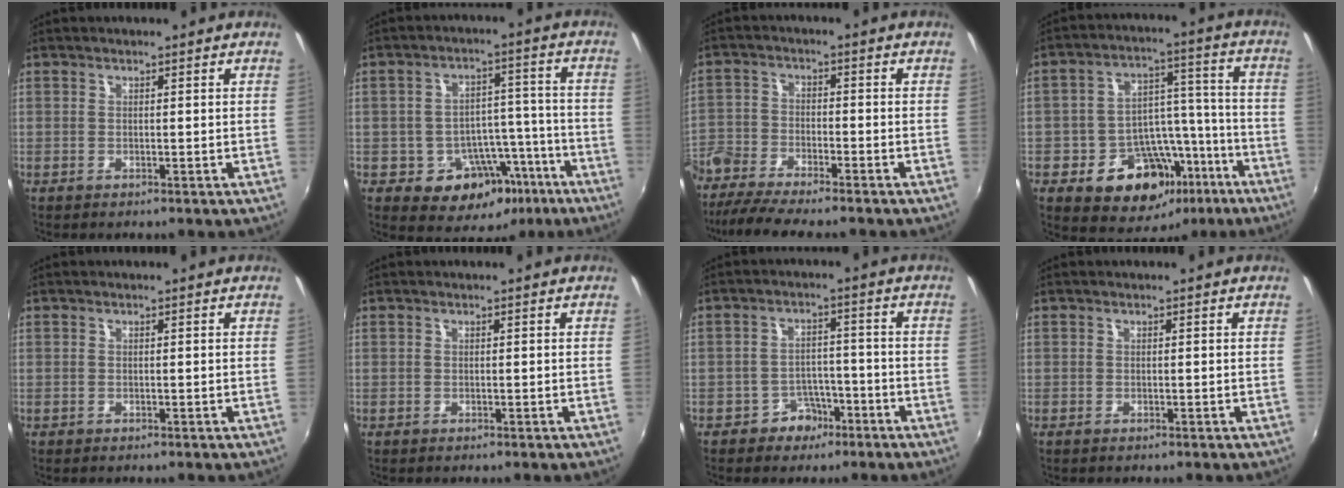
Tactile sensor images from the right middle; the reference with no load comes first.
{"total": 12.1, "force": [-6.2, 9.0, 5.3], "torque": [-0.086, 0.035, -0.059]}
{"total": 10.1, "force": [-8.8, 2.2, 4.5], "torque": [-0.116, -0.011, -0.169]}
{"total": 16.7, "force": [-8.5, 12.2, 7.6], "torque": [-0.152, 0.039, -0.100]}
{"total": 0.0}
{"total": 0.0}
{"total": 5.0, "force": [-3.2, 3.7, 1.1], "torque": [-0.025, 0.015, -0.045]}
{"total": 0.0}